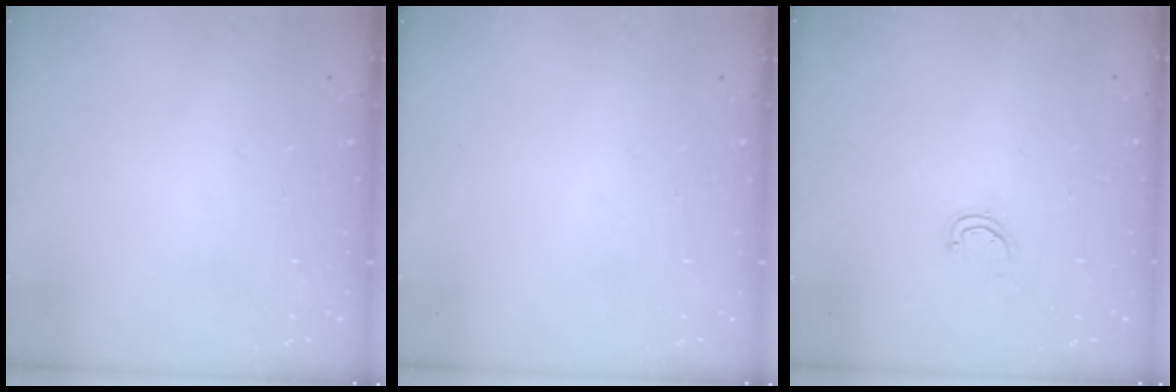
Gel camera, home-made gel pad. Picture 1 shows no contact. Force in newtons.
{"total": 0.0}
{"total": 3.1, "press": 3.1, "slide": 0.2}